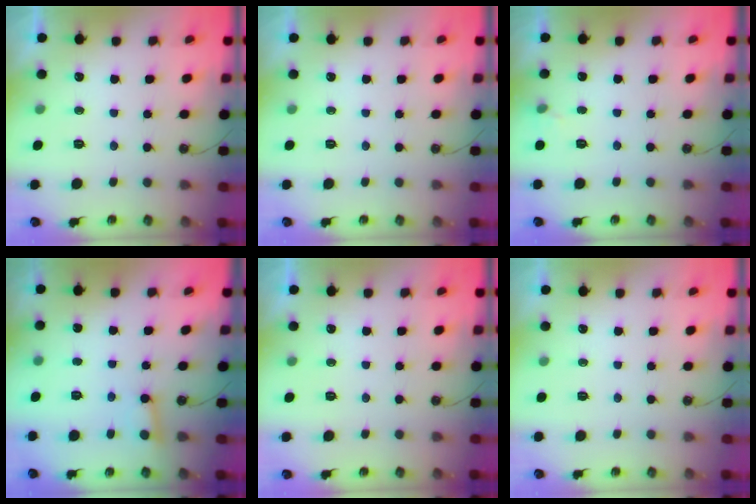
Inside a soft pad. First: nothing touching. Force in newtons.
{"total": 0.0}
{"total": 4.9, "press": 4.8, "slide": 0.5}
{"total": 2.8, "press": 2.7, "slide": 0.6}
{"total": 0.0}
{"total": 0.0}